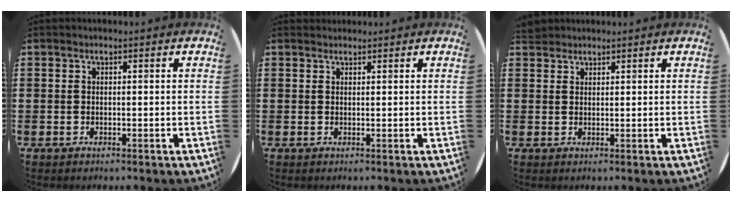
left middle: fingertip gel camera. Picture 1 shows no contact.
{"total": 0.7, "force": [0.7, 0.2, -0.2], "torque": [0.011, 0.000, 0.011]}
{"total": 1.7, "force": [1.7, 0.5, 0.1], "torque": [-0.004, 0.004, 0.033]}